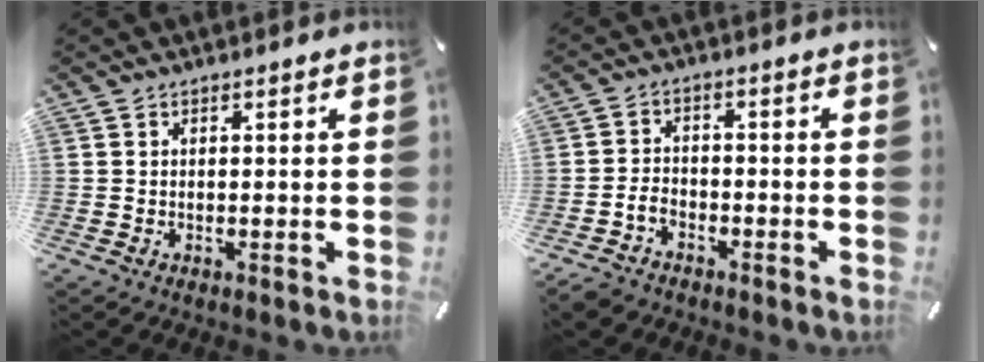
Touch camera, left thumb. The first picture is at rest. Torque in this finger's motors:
{"motor_torque": [-0.94, 1.03, 0.16, 0.17, 0.05]}